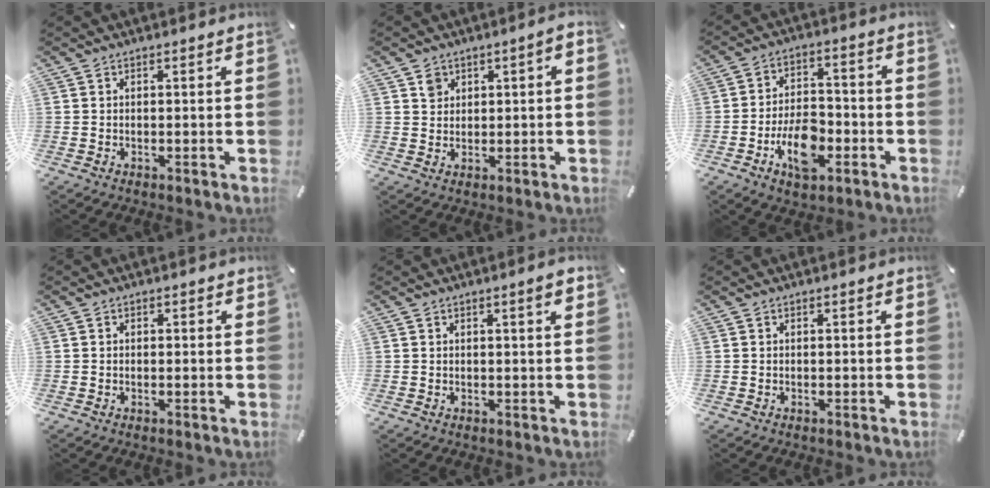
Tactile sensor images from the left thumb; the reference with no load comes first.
{"total": 3.0, "force": [1.2, 2.6, 1.0], "torque": [-0.009, 0.000, 0.016]}
{"total": 11.3, "force": [-4.9, 6.5, 7.8], "torque": [-0.141, 0.019, -0.085]}
{"total": 0.5, "force": [0.0, 0.5, 0.3], "torque": [-0.005, 0.003, -0.002]}
{"total": 2.6, "force": [1.1, 0.5, 2.3], "torque": [-0.040, 0.002, 0.015]}
{"total": 0.0}